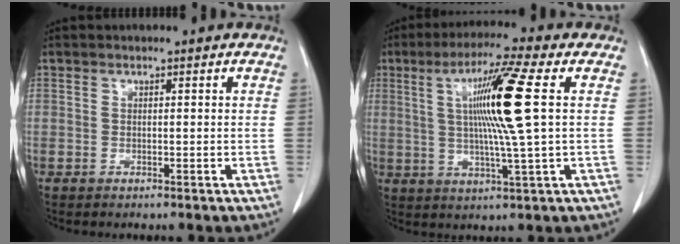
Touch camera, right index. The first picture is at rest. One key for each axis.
{"total": 12.5, "fx": 2.4, "fy": -1.4, "fz": 12.1, "tx": -0.221, "ty": 0.003, "tz": 0.042}